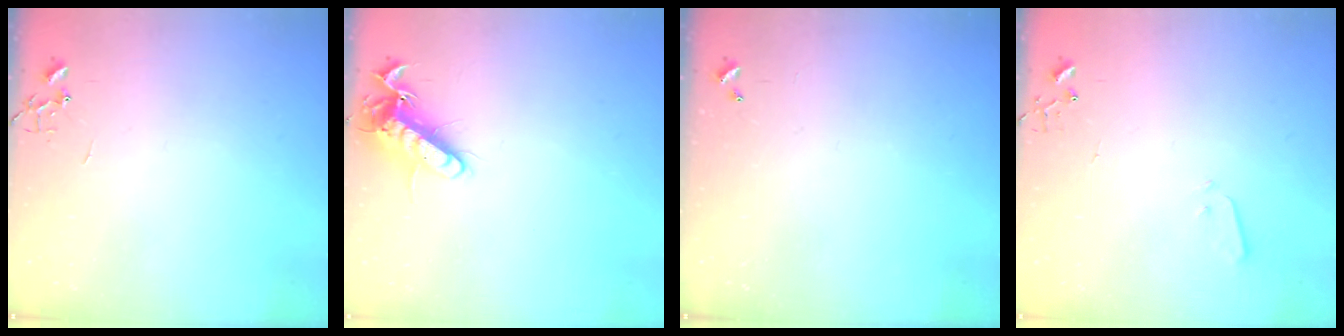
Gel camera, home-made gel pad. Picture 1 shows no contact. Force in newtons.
{"total": 12.2, "press": 12.1, "slide": 1.1}
{"total": 0.0}
{"total": 2.2, "press": 2.2, "slide": 0.4}